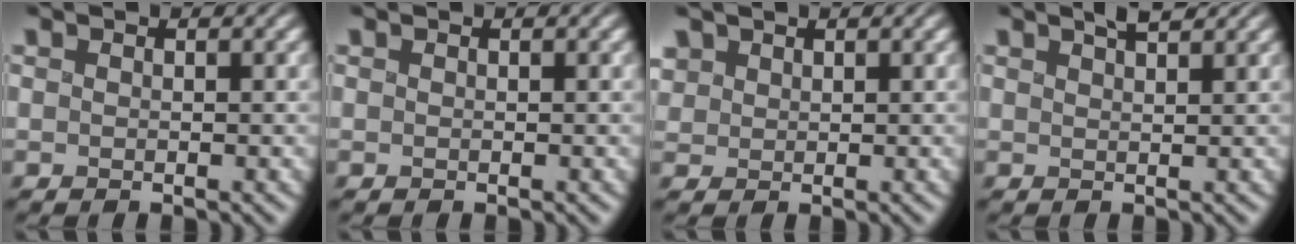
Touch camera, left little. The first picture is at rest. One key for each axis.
{"total": 0.0}
{"total": 1.6, "fx": 1.0, "fy": 1.2, "fz": 0.3, "tx": -0.015, "ty": 0.004, "tz": 0.028}
{"total": 1.7, "fx": 1.3, "fy": 0.3, "fz": 1.1, "tx": -0.005, "ty": 0.006, "tz": 0.021}